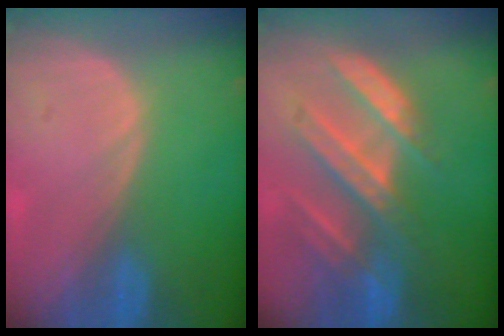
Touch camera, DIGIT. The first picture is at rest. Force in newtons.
{"total": 8.7, "press": 7.9, "slide": 3.5}